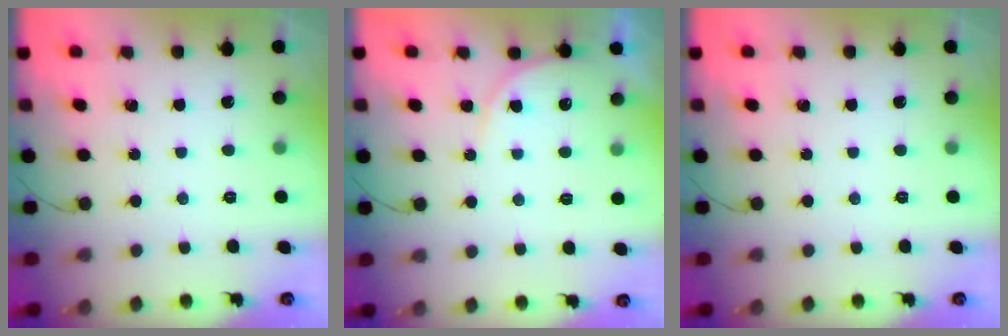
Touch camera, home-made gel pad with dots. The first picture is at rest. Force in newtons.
{"total": 5.5, "press": 5.5, "slide": 0.4}
{"total": 0.0}